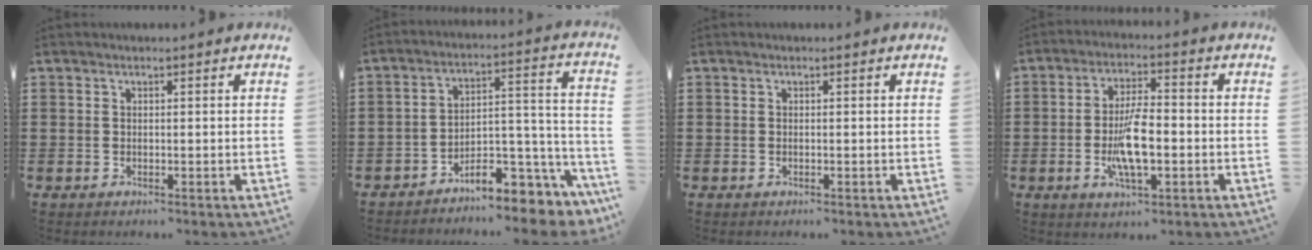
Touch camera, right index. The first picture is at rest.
{"total": 8.2, "force": [-6.7, 2.5, 4.0], "torque": [-0.057, 0.013, -0.124]}
{"total": 0.0}
{"total": 8.3, "force": [-1.8, 2.8, 7.6], "torque": [-0.160, -0.006, -0.038]}